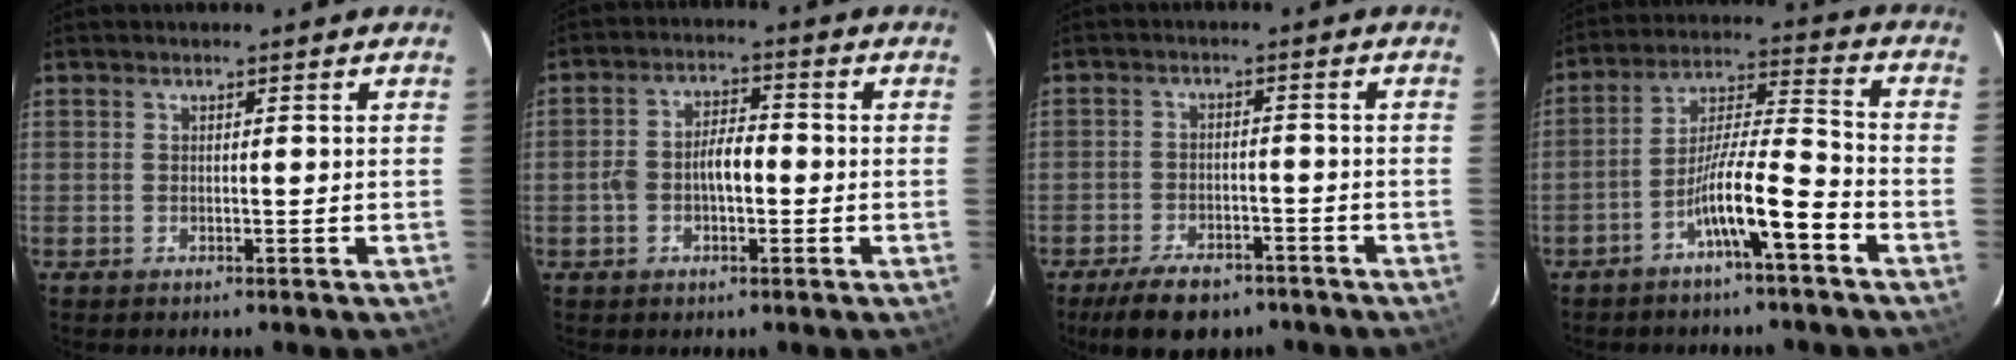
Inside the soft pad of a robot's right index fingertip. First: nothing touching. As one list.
[{"total": 5.9, "force": [-1.0, 2.8, 5.1], "torque": [-0.107, 0.021, -0.018]}, {"total": 8.8, "force": [-6.6, 4.0, 4.2], "torque": [-0.075, -0.004, -0.107]}, {"total": 10.1, "force": [-5.4, 0.3, 8.5], "torque": [-0.158, 0.014, -0.098]}]